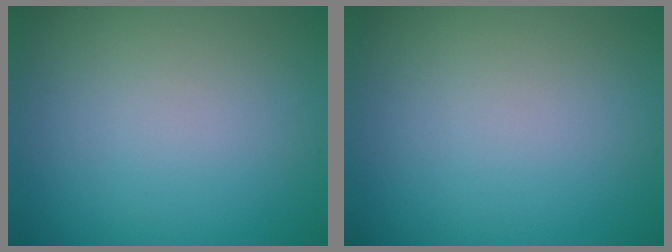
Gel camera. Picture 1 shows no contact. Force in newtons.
{"total": 0.0}